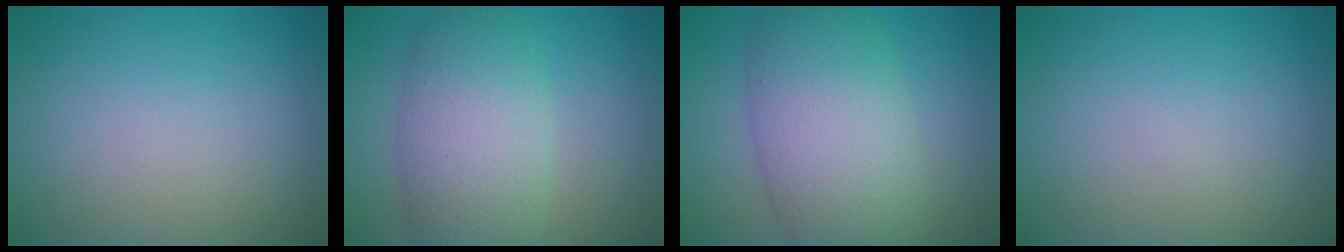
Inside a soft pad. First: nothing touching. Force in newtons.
{"total": 6.8, "press": 6.8, "slide": 0.5}
{"total": 9.0, "press": 9.0, "slide": 0.6}
{"total": 0.0}